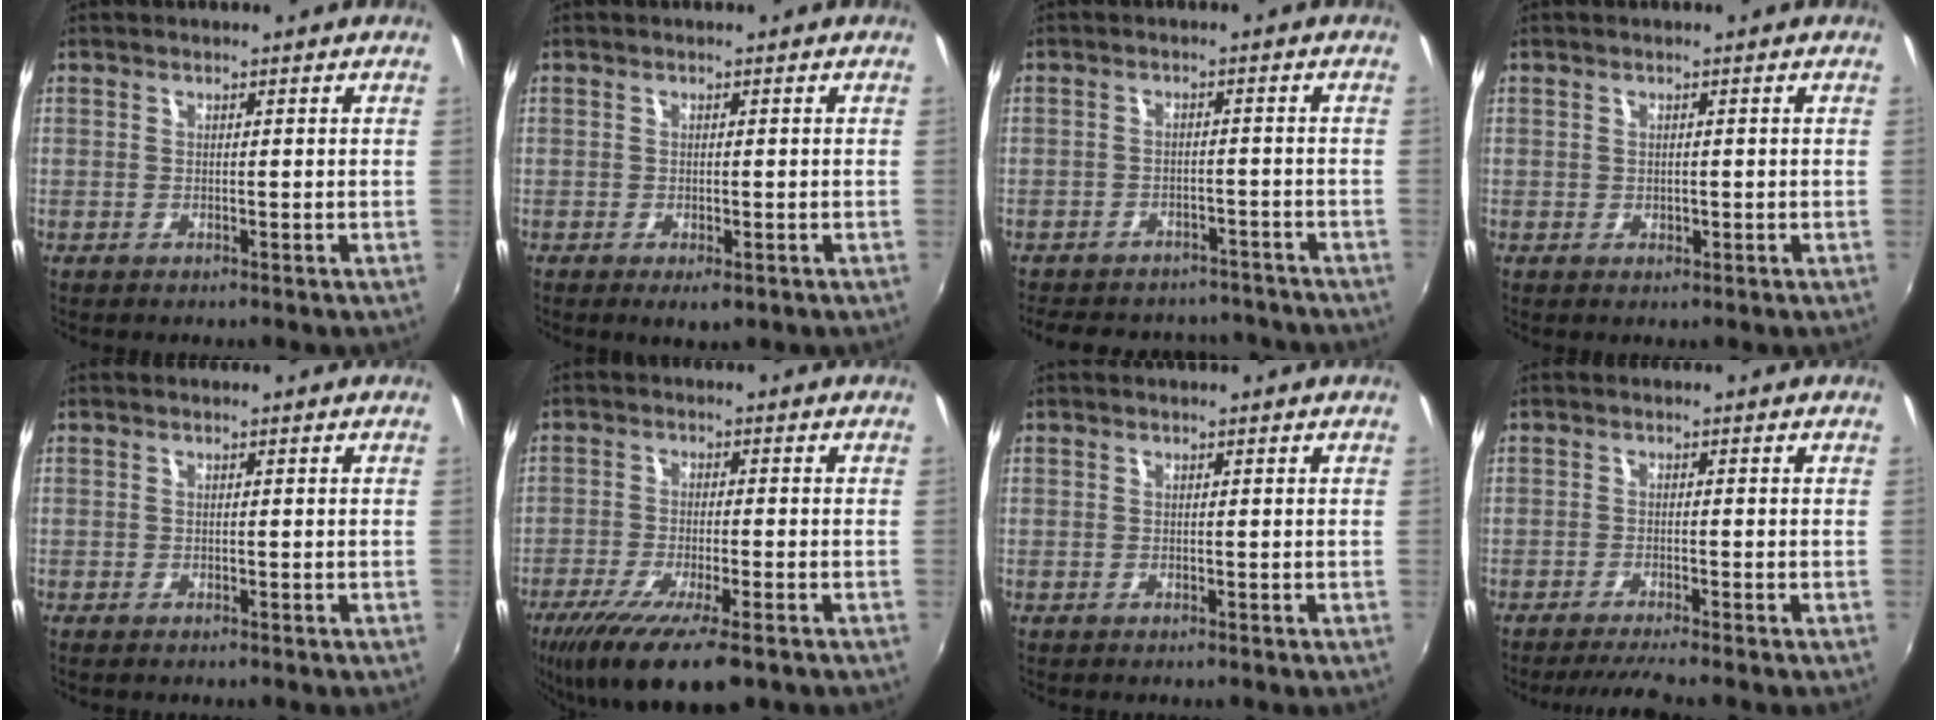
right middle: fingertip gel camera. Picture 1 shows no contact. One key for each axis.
{"total": 2.2, "fx": -1.0, "fy": 1.1, "fz": 1.7, "tx": -0.031, "ty": -0.010, "tz": -0.012}
{"total": 15.9, "fx": -13.5, "fy": 6.7, "fz": 5.2, "tx": -0.121, "ty": 0.015, "tz": -0.170}
{"total": 0.6, "fx": 0.0, "fy": 0.6, "fz": 0.2, "tx": 0.001, "ty": -0.002, "tz": 0.000}
{"total": 0.0}
{"total": 13.3, "fx": -8.5, "fy": 2.8, "fz": 9.8, "tx": -0.198, "ty": -0.050, "tz": -0.144}
{"total": 0.0}
{"total": 4.1, "fx": -3.6, "fy": -0.9, "fz": 1.8, "tx": -0.045, "ty": -0.007, "tz": -0.062}